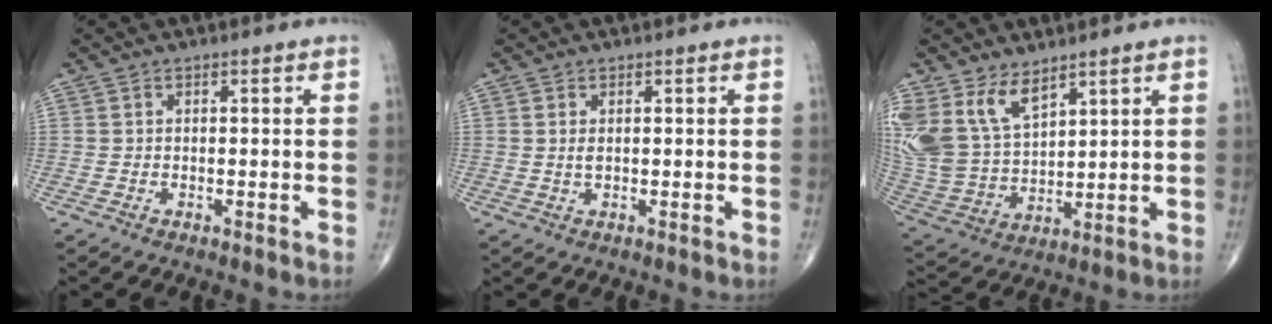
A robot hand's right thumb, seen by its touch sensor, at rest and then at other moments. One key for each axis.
{"total": 1.4, "fx": 0.3, "fy": 0.7, "fz": 1.2, "tx": -0.023, "ty": -0.002, "tz": 0.010}
{"total": 14.0, "fx": 8.4, "fy": 7.6, "fz": 8.2, "tx": -0.160, "ty": -0.034, "tz": 0.189}